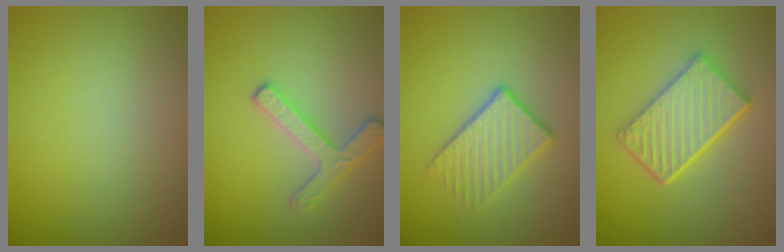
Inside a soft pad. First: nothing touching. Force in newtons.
{"total": 2.8, "press": 2.7, "slide": 0.9}
{"total": 3.3, "press": 2.7, "slide": 1.8}
{"total": 5.5, "press": 4.2, "slide": 3.6}